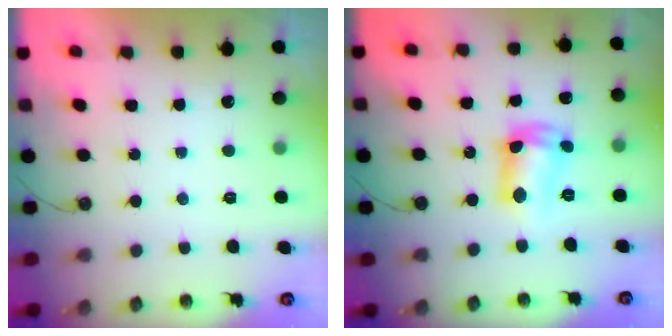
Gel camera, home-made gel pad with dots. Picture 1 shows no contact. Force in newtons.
{"total": 11.7, "press": 11.7, "slide": 0.9}